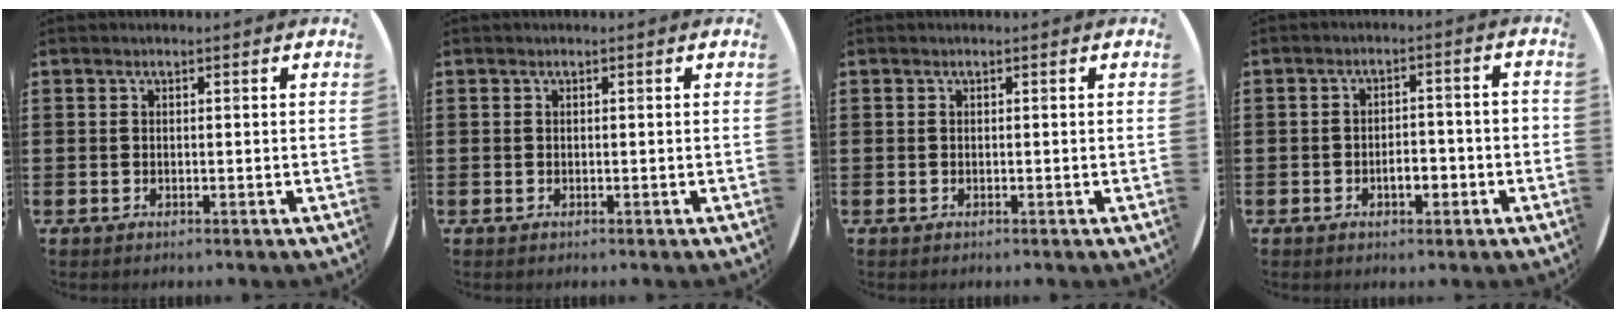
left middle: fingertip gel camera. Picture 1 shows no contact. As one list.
[{"total": 0.0}, {"total": 0.0}, {"total": 3.5, "force": [-1.3, 1.7, 2.8], "torque": [-0.041, 0.003, -0.029]}]